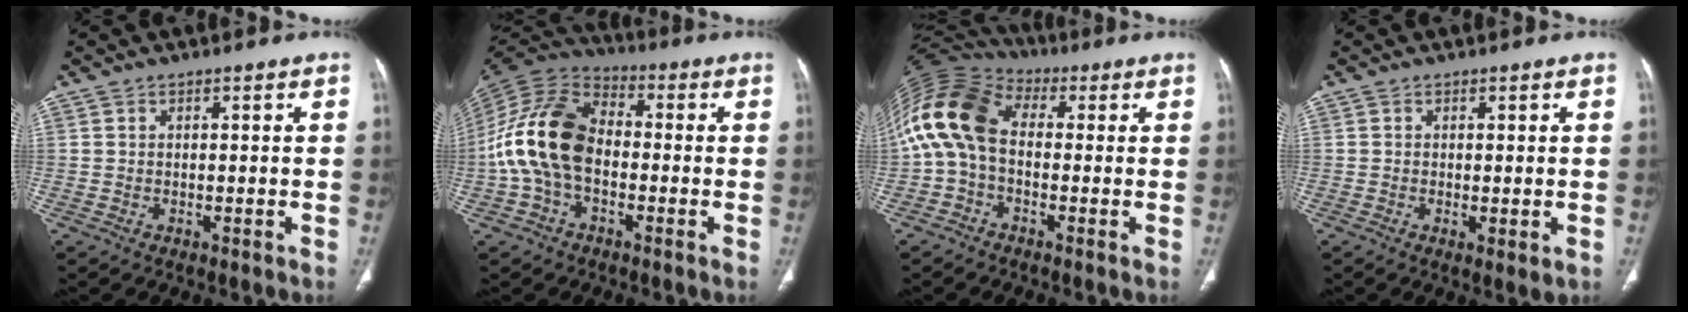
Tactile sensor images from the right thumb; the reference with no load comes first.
{"total": 15.4, "force": [-2.0, 10.1, 11.5], "torque": [-0.226, 0.036, -0.045]}
{"total": 13.7, "force": [0.2, 9.0, 10.4], "torque": [-0.214, 0.039, -0.010]}
{"total": 2.2, "force": [-0.3, 0.7, 2.1], "torque": [-0.042, -0.010, -0.006]}